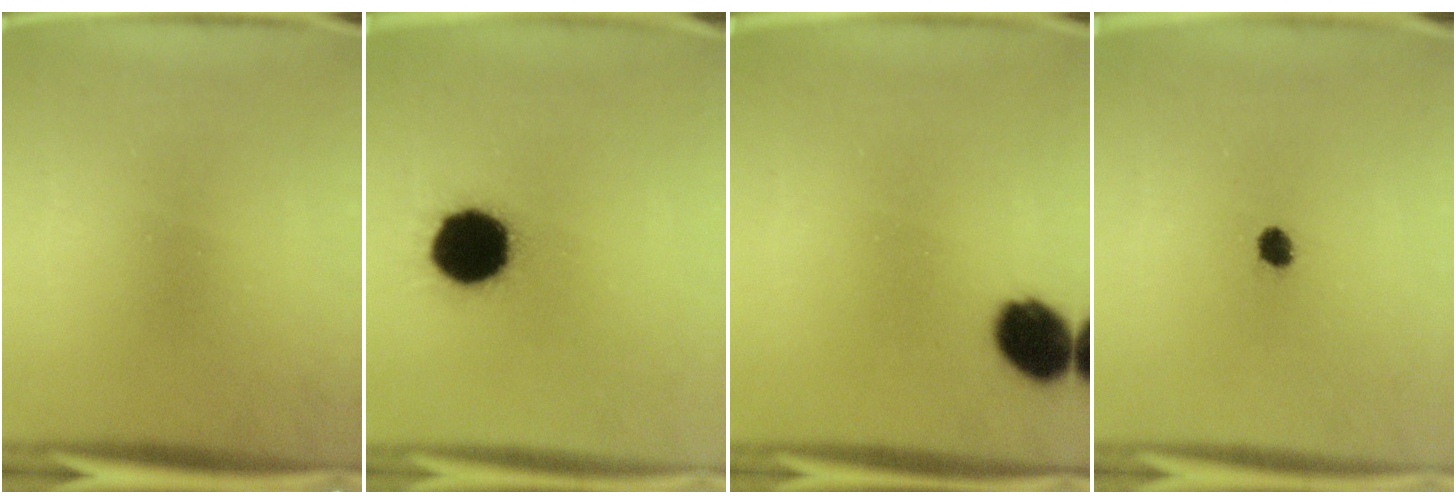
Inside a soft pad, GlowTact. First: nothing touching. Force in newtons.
{"total": 18.1}
{"total": 9.3}
{"total": 2.4}